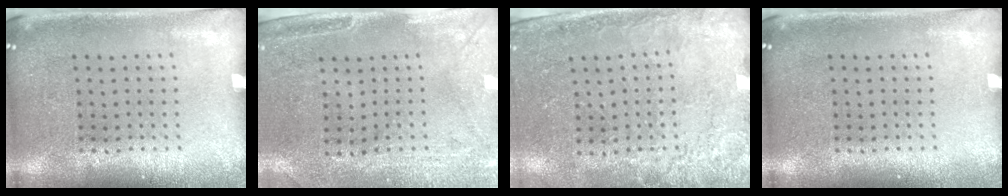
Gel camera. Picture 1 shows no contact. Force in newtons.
{"total": 3.0, "press": 2.4, "slide": 1.8}
{"total": 2.6, "press": 2.4, "slide": 1.1}
{"total": 0.0}